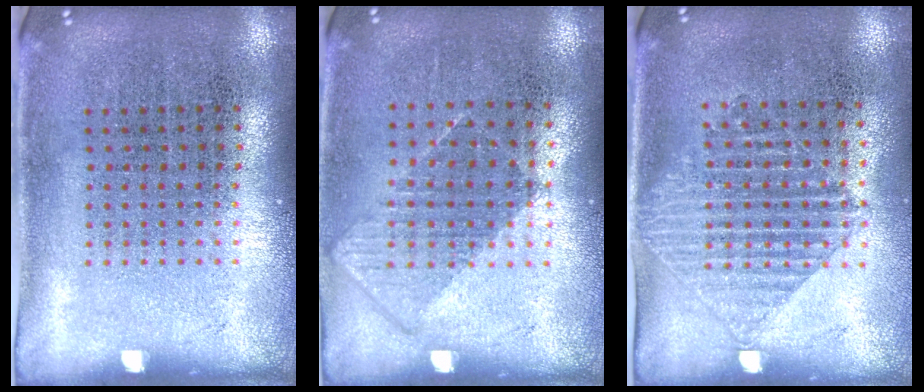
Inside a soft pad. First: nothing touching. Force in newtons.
{"total": 0.9, "press": 0.7, "slide": 0.4}
{"total": 1.2, "press": 1.1, "slide": 0.6}